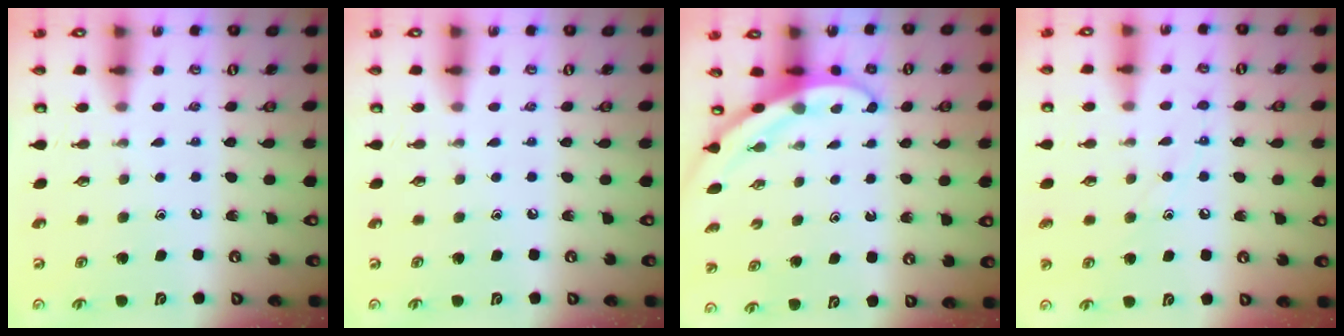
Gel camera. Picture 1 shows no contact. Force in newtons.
{"total": 0.0}
{"total": 3.2, "press": 3.2, "slide": 0.1}
{"total": 8.5, "press": 8.4, "slide": 0.7}